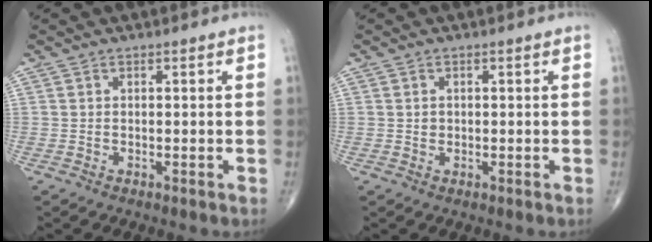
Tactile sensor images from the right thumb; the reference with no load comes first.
{"total": 0.9, "force": [0.1, 0.8, 0.4], "torque": [-0.006, 0.001, 0.003]}